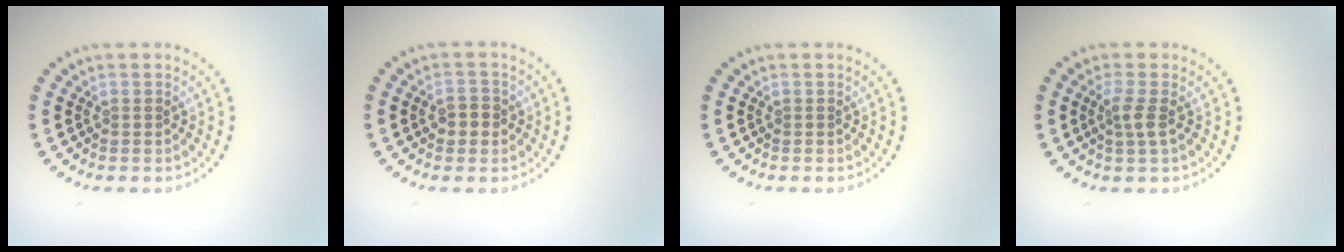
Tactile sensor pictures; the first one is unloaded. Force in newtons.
{"total": 1.7, "press": 1.7, "slide": 0.1}
{"total": 0.0}
{"total": 1.7, "press": 1.4, "slide": 1.0}